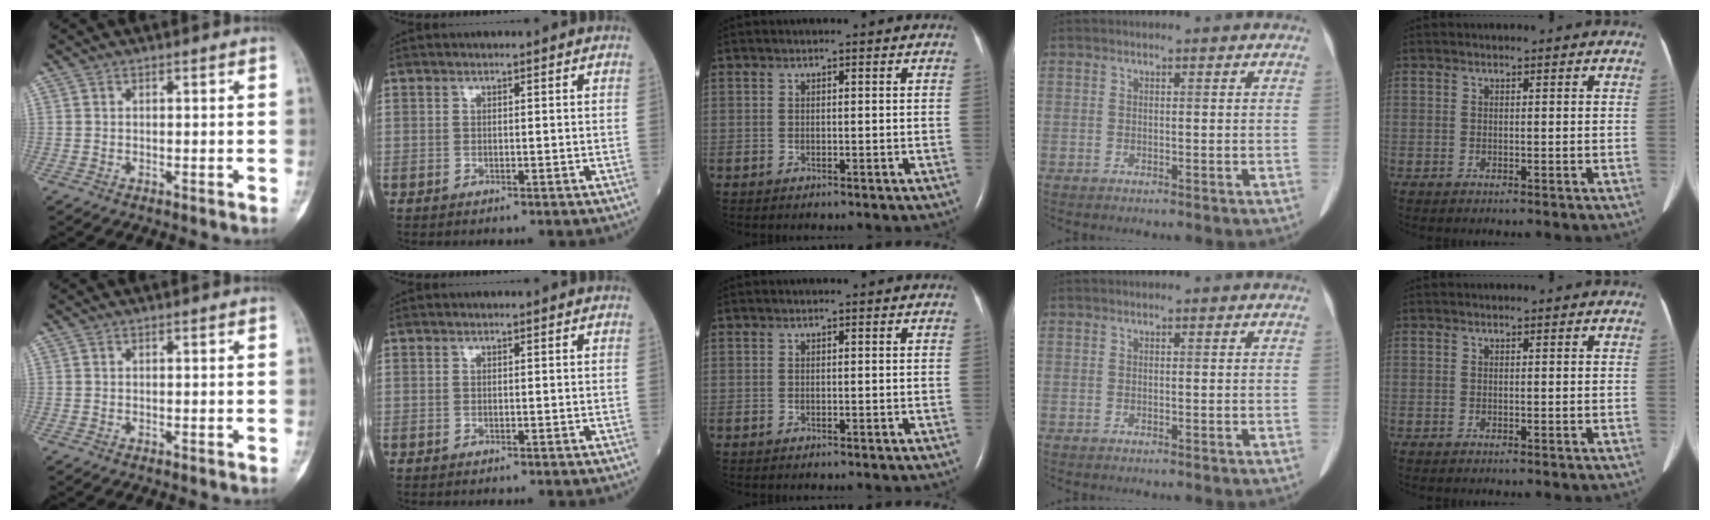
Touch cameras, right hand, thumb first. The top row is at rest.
{}